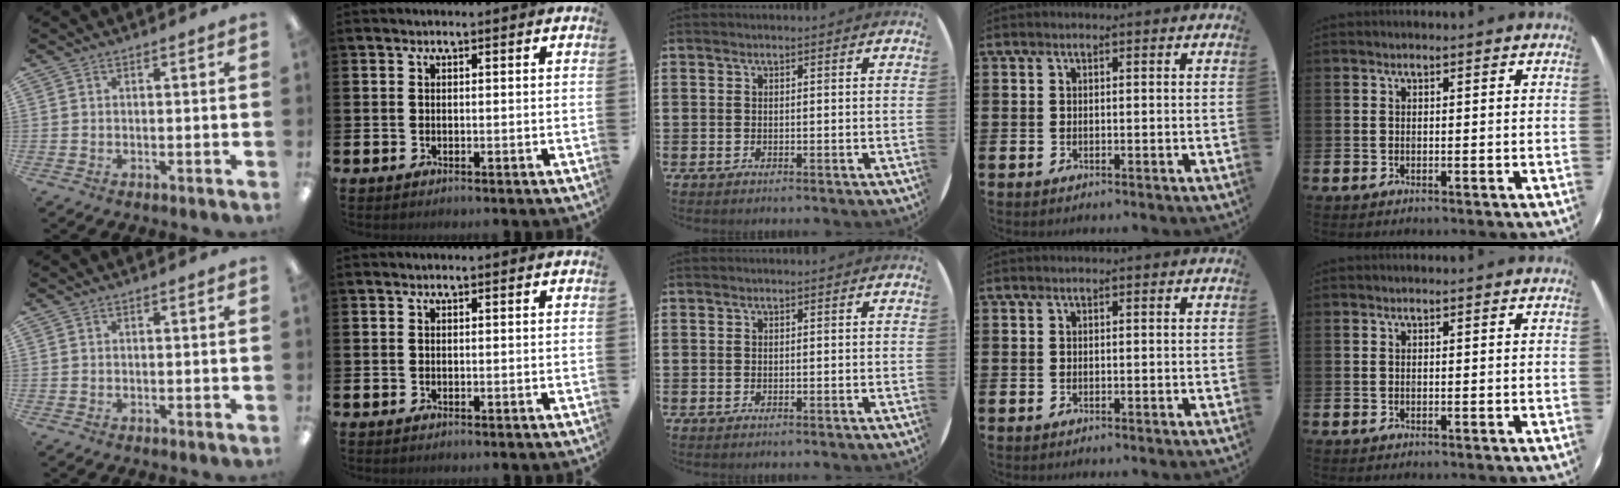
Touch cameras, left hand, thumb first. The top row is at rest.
{}